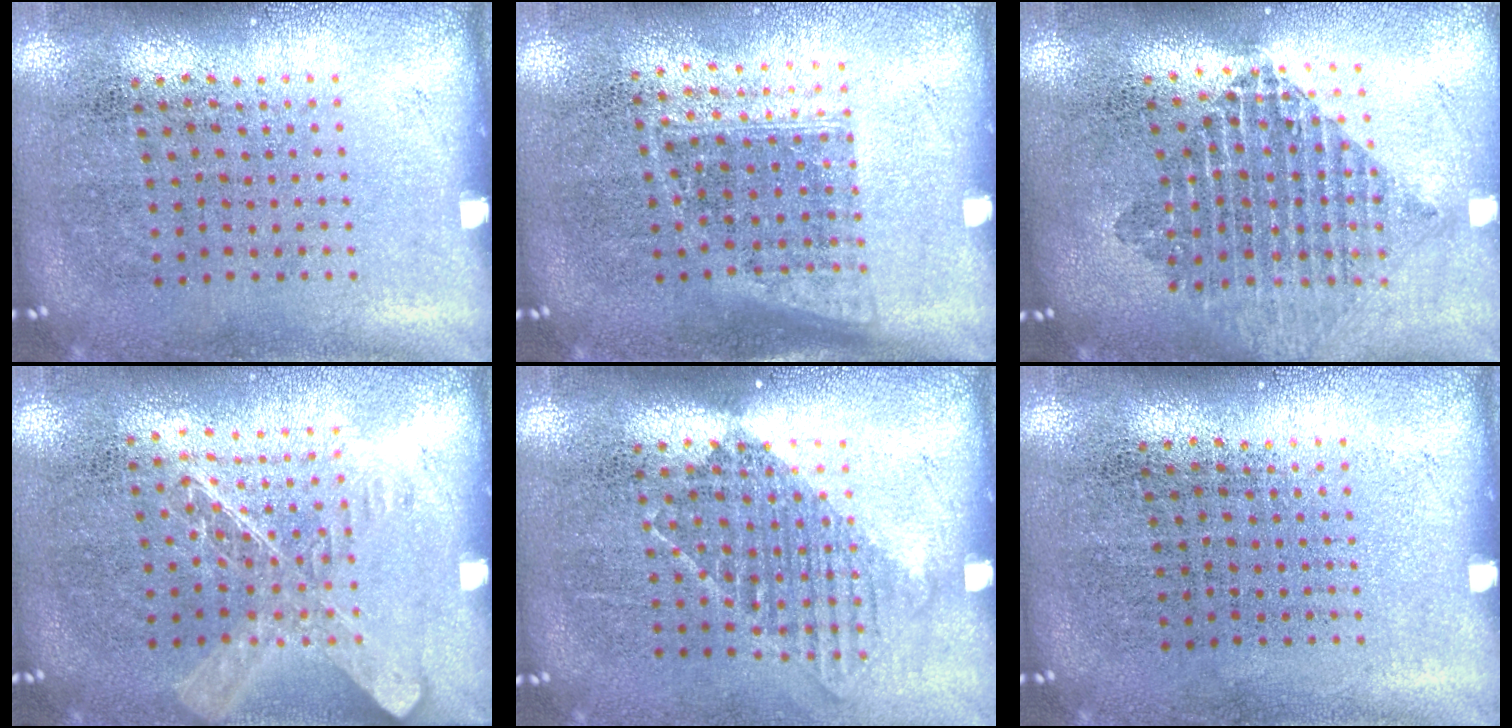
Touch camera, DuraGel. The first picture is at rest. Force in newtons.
{"total": 1.0, "press": 0.8, "slide": 0.6}
{"total": 2.1, "press": 1.7, "slide": 1.2}
{"total": 1.5, "press": 1.3, "slide": 0.8}
{"total": 1.2, "press": 1.0, "slide": 0.7}
{"total": 0.0}